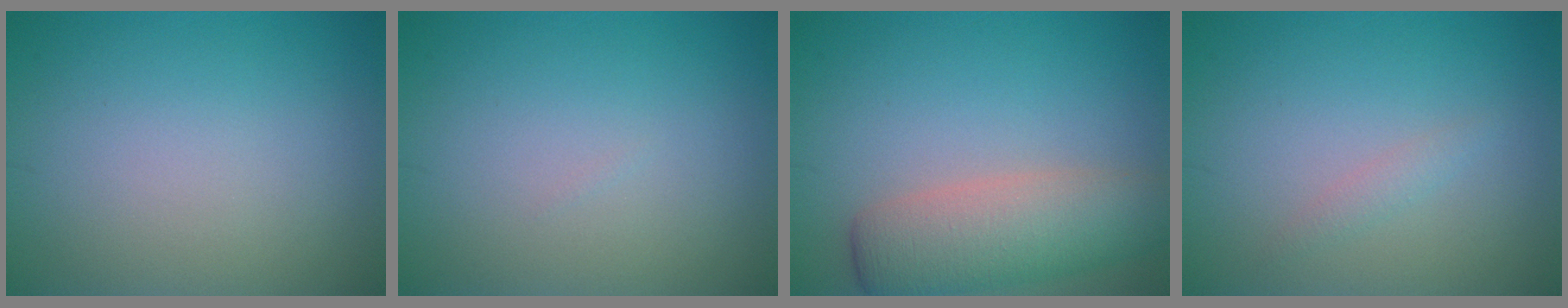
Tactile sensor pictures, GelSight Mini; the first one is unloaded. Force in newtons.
{"total": 0.0}
{"total": 6.0, "press": 6.0, "slide": 0.3}
{"total": 1.0, "press": 1.0, "slide": 0.0}